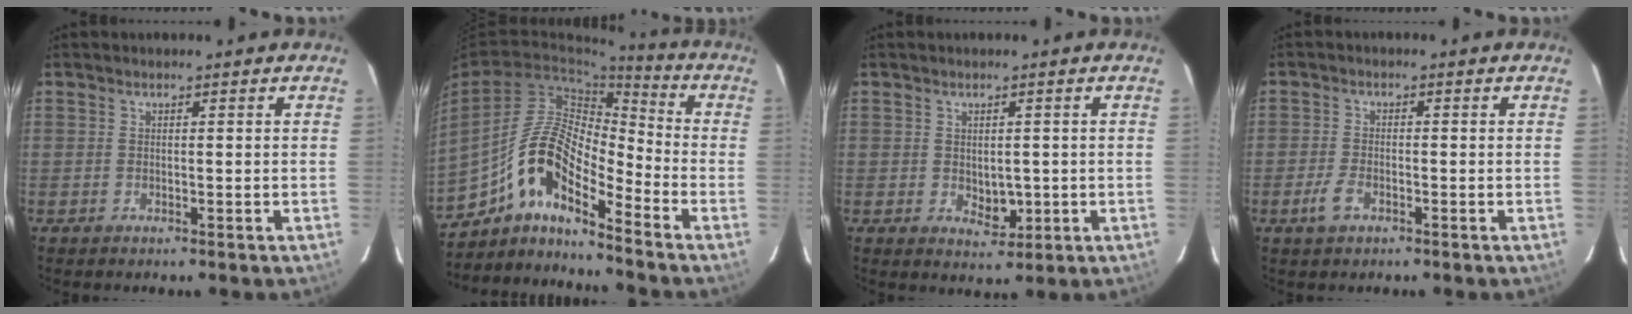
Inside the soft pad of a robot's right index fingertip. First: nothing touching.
{"total": 13.2, "force": [-8.7, 3.4, 9.3], "torque": [-0.175, 0.030, -0.154]}
{"total": 3.4, "force": [-0.3, 2.2, 2.6], "torque": [-0.035, -0.006, 0.007]}
{"total": 2.9, "force": [-1.6, 1.5, 2.0], "torque": [-0.048, 0.000, -0.028]}